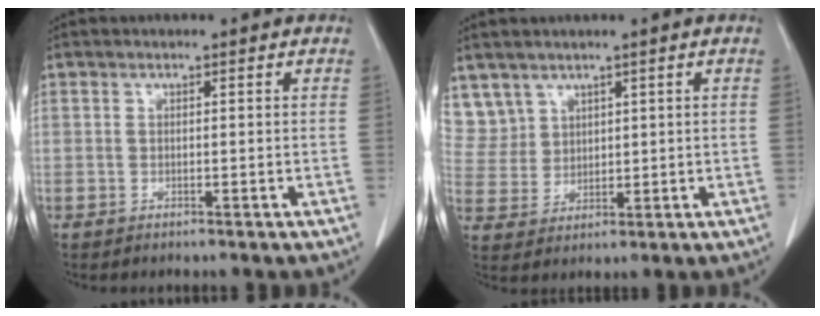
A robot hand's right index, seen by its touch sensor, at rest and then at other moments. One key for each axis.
{"total": 6.4, "fx": 4.3, "fy": 4.8, "fz": 0.0, "tx": -0.005, "ty": 0.010, "tz": 0.102}